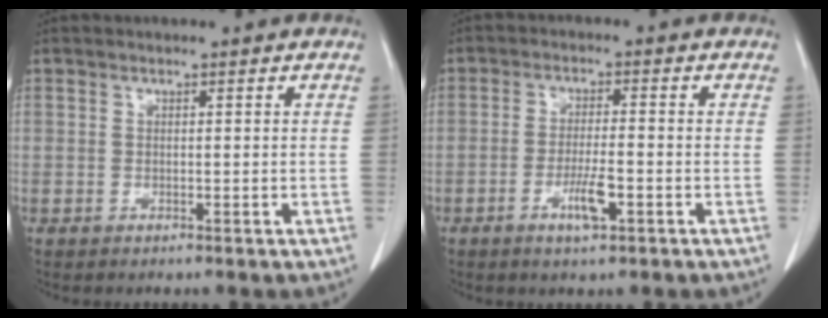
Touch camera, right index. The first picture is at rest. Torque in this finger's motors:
{"motor_torque": [0.00, -0.02, 0.02, 0.02]}